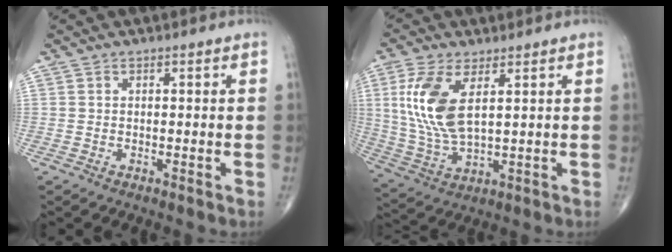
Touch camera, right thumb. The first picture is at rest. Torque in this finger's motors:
{"motor_torque": [-0.49, 1.05, 1.28, 0.54, 0.20]}